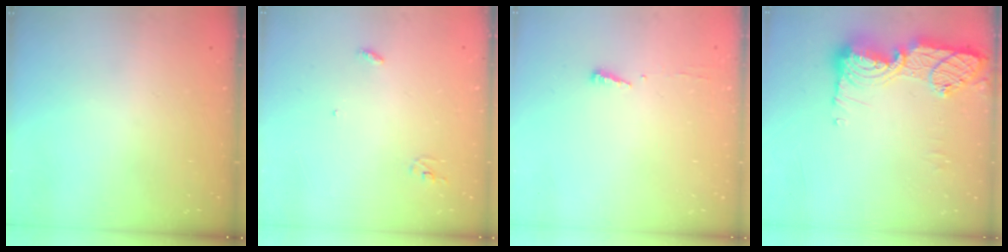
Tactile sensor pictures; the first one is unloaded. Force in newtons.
{"total": 2.9, "press": 2.9, "slide": 0.2}
{"total": 3.7, "press": 3.7, "slide": 0.5}
{"total": 16.5, "press": 16.4, "slide": 1.2}